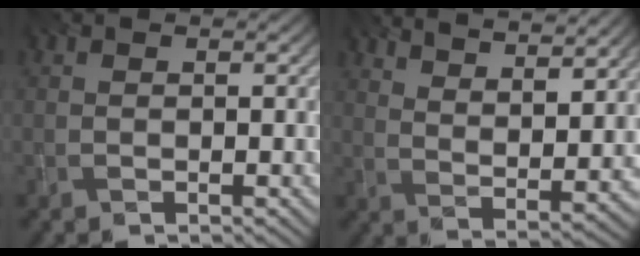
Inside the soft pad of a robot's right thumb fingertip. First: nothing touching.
{"total": 10.6, "force": [8.2, 2.4, 6.3], "torque": [-0.105, -0.010, 0.115]}